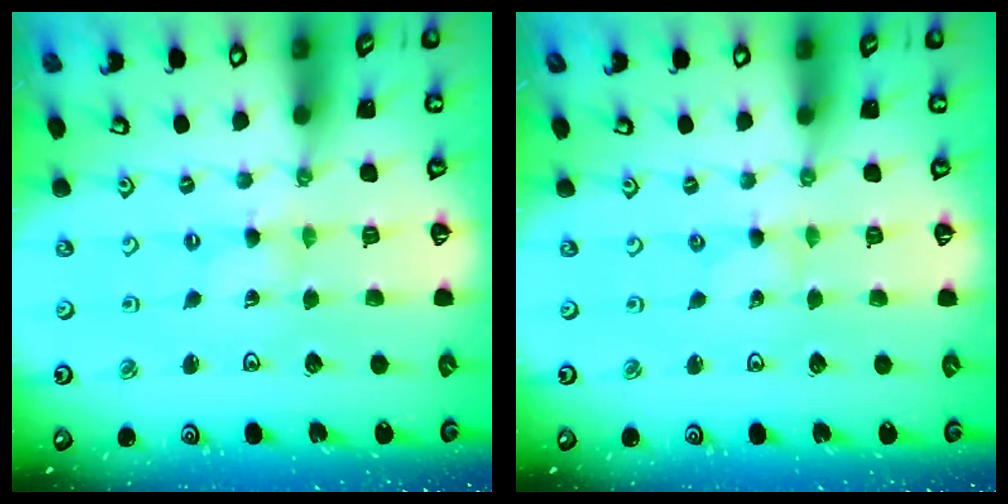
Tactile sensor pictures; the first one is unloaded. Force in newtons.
{"total": 0.0}